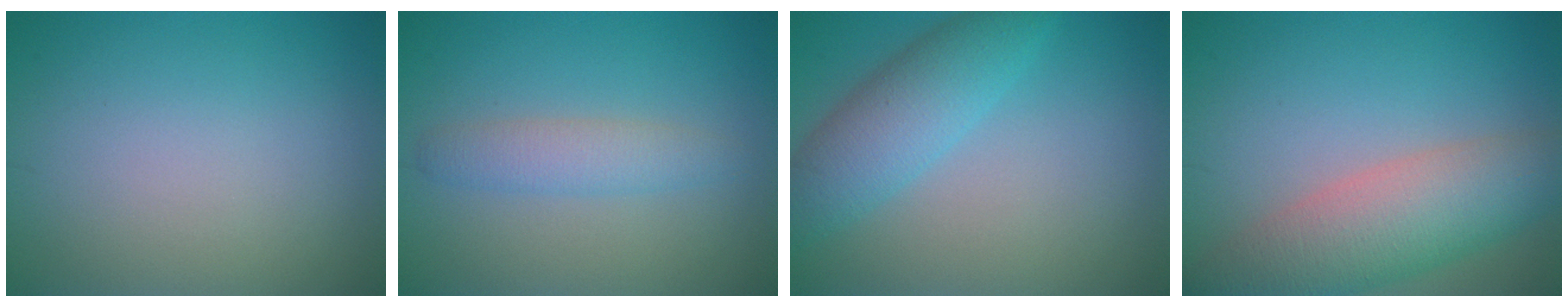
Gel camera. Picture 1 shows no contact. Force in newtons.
{"total": 2.5, "press": 2.5, "slide": 0.2}
{"total": 5.0, "press": 5.0, "slide": 0.2}
{"total": 7.5, "press": 7.5, "slide": 0.3}